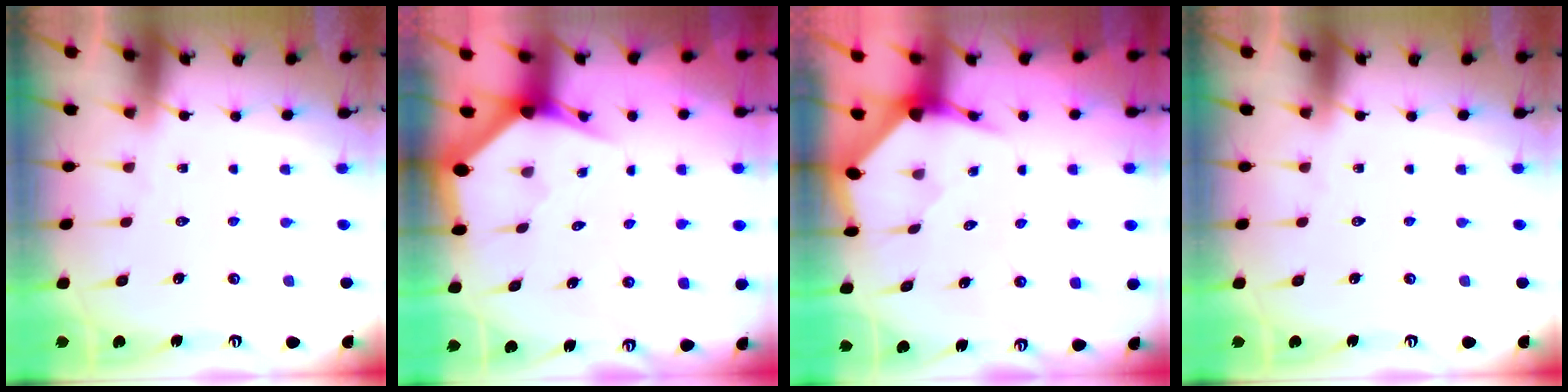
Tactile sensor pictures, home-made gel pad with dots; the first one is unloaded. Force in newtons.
{"total": 3.4, "press": 3.4, "slide": 0.4}
{"total": 3.6, "press": 3.6, "slide": 0.4}
{"total": 0.0}